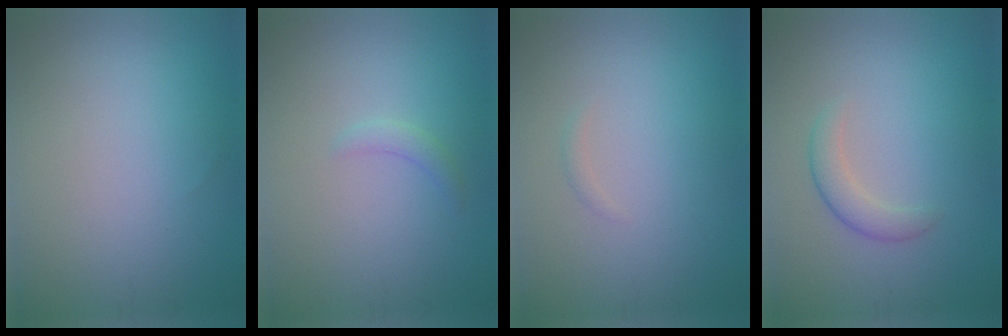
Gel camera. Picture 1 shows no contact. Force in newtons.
{"total": 1.2, "press": 1.2, "slide": 0.1}
{"total": 0.5, "press": 0.5, "slide": 0.0}
{"total": 2.1, "press": 2.1, "slide": 0.0}